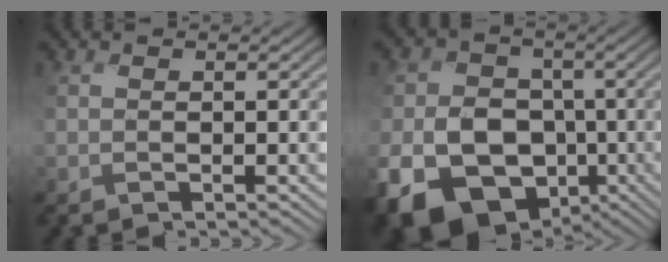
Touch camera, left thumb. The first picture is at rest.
{"total": 16.3, "force": [-5.9, 13.0, 7.9], "torque": [-0.177, -0.047, -0.124]}